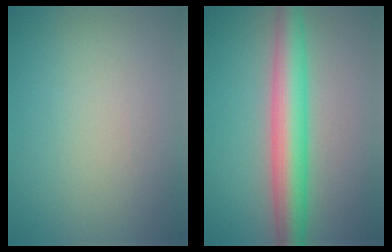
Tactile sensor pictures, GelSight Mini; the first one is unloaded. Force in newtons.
{"total": 6.7, "press": 6.7, "slide": 0.1}